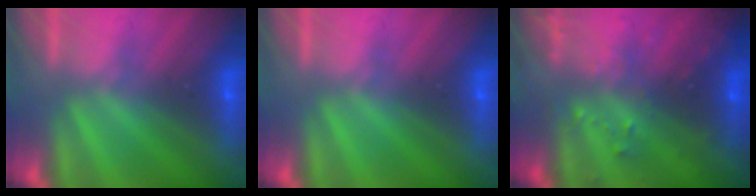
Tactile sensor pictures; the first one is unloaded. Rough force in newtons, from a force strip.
{"total": 0.0}
{"total": 7.3}